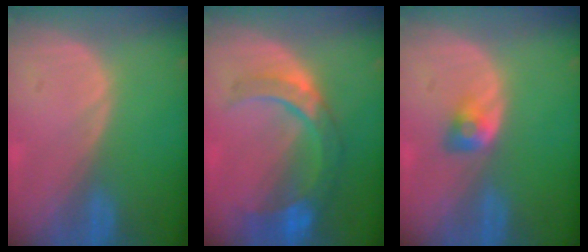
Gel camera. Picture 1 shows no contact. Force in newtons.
{"total": 8.9, "press": 7.8, "slide": 4.2}
{"total": 2.9, "press": 2.5, "slide": 1.5}